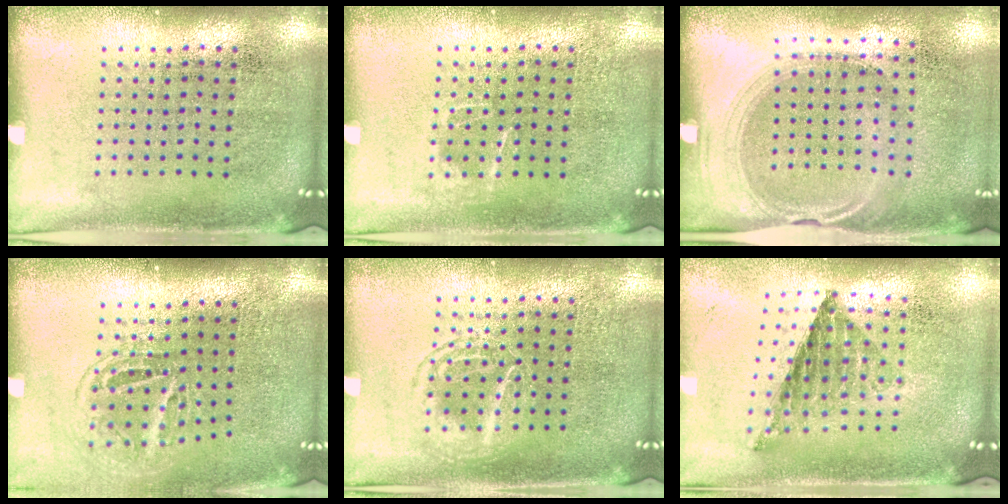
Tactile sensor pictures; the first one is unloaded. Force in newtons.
{"total": 0.9, "press": 0.8, "slide": 0.2}
{"total": 1.5, "press": 1.2, "slide": 0.8}
{"total": 1.6, "press": 1.0, "slide": 1.3}
{"total": 1.9, "press": 1.9, "slide": 0.3}
{"total": 0.8, "press": 0.8, "slide": 0.1}